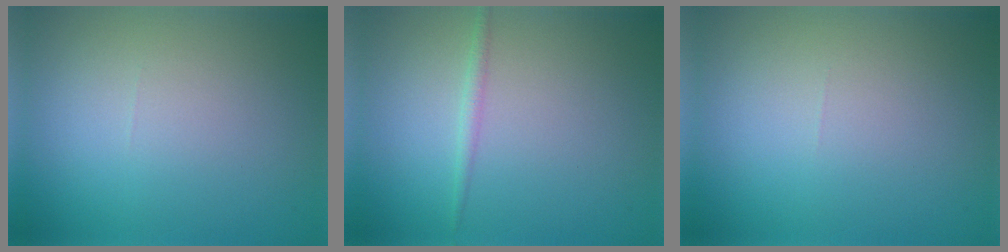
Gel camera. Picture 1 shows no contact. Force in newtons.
{"total": 1.0, "press": 1.0, "slide": 0.1}
{"total": 0.0}